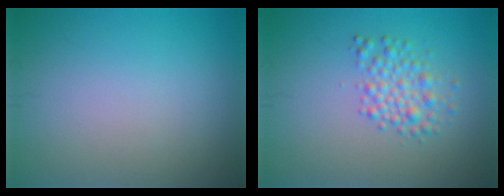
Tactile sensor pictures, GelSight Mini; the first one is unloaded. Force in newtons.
{"total": 2.7, "press": 2.7, "slide": 0.1}